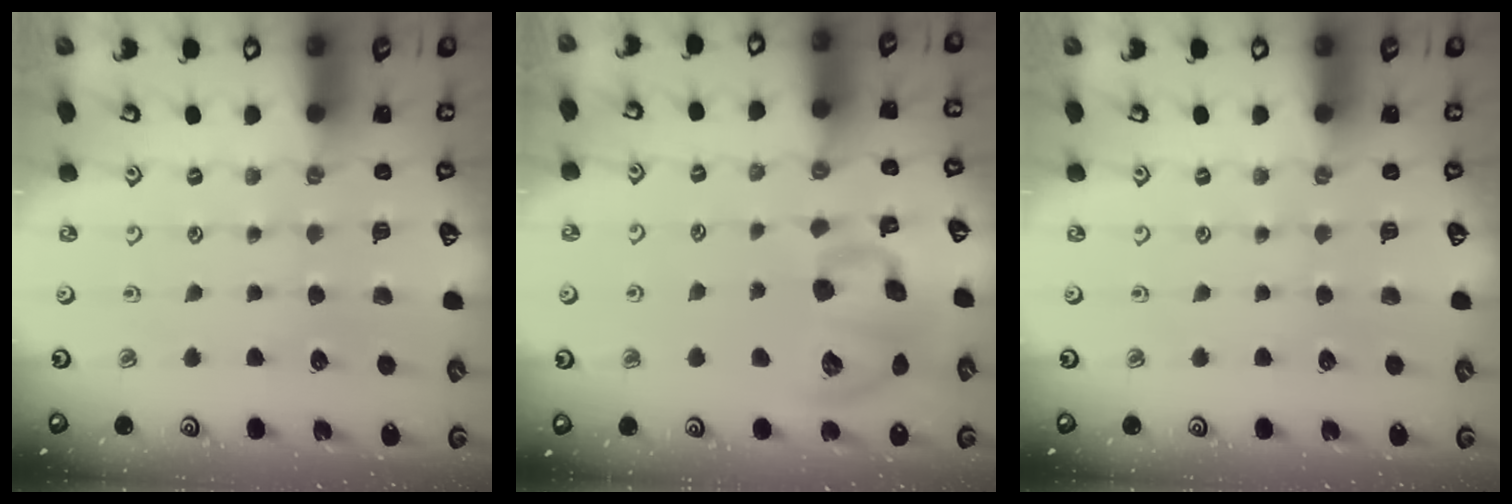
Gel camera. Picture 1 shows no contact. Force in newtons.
{"total": 13.5, "press": 13.4, "slide": 2.1}
{"total": 0.0}